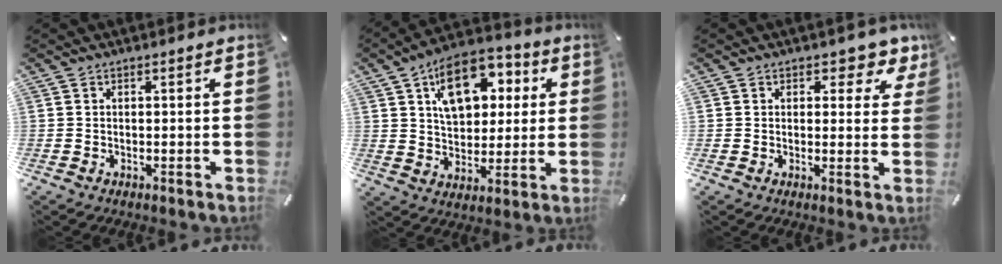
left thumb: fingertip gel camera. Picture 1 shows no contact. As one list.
[{"total": 14.8, "force": [6.3, 10.0, 8.9], "torque": [-0.130, -0.021, 0.114]}, {"total": 5.3, "force": [3.3, 3.9, 1.6], "torque": [-0.007, -0.024, 0.054]}]